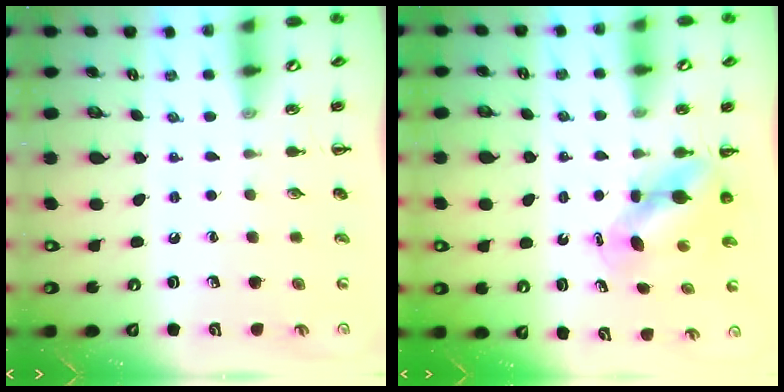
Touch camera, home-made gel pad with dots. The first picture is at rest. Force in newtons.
{"total": 5.7, "press": 5.7, "slide": 0.2}